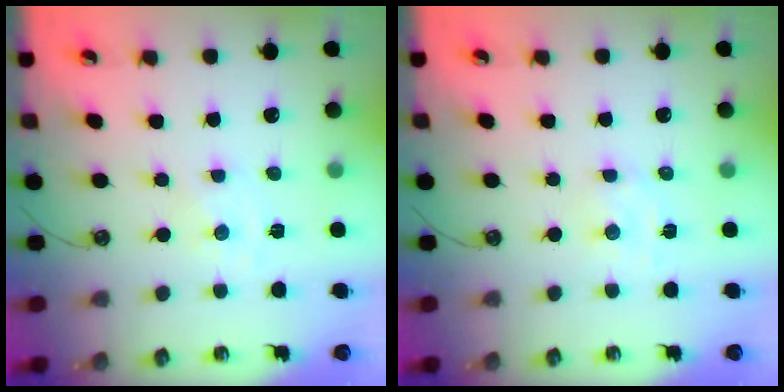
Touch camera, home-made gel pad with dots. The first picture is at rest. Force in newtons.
{"total": 2.3, "press": 2.3, "slide": 0.5}